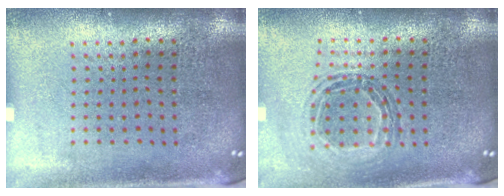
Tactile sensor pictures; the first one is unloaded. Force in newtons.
{"total": 0.9, "press": 0.9, "slide": 0.2}